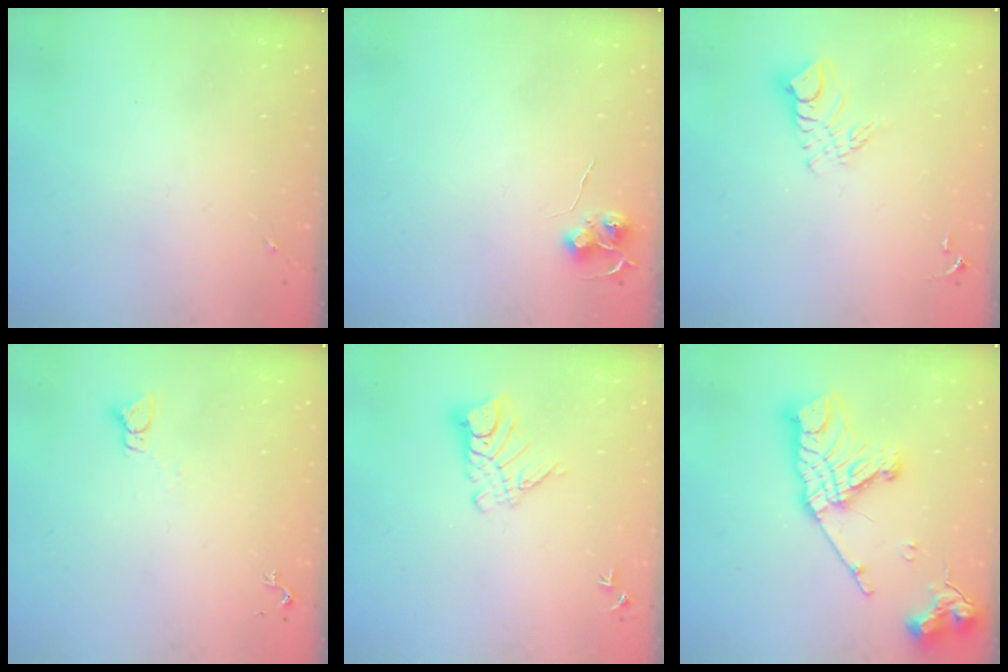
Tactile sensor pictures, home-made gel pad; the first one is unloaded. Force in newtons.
{"total": 6.4, "press": 6.3, "slide": 0.6}
{"total": 9.3, "press": 9.3, "slide": 0.9}
{"total": 2.2, "press": 2.2, "slide": 0.1}
{"total": 9.5, "press": 9.5, "slide": 0.9}
{"total": 20.7, "press": 20.6, "slide": 1.9}